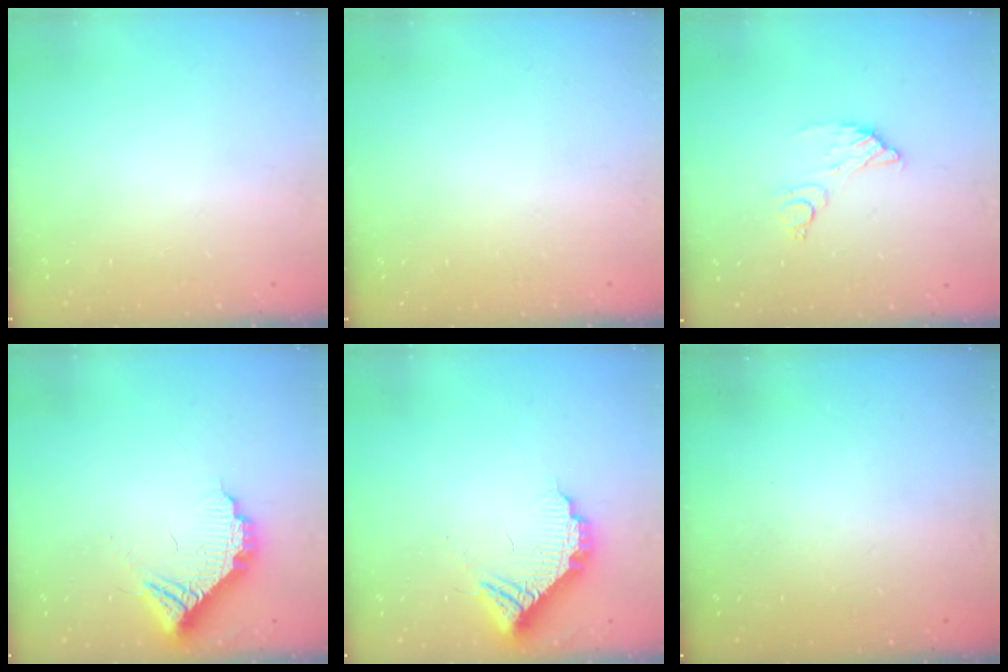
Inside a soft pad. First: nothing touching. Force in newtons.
{"total": 0.0}
{"total": 8.3, "press": 8.3, "slide": 0.6}
{"total": 10.8, "press": 10.8, "slide": 0.1}
{"total": 10.8, "press": 10.8, "slide": 0.1}
{"total": 3.0, "press": 3.0, "slide": 0.1}